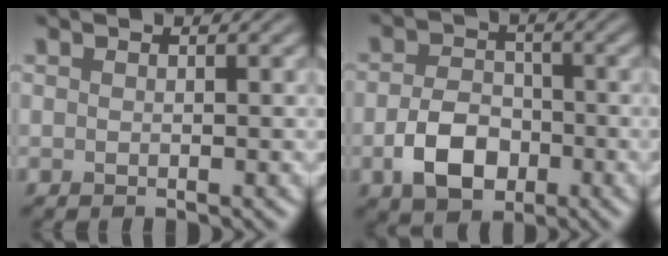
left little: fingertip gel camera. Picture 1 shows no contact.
{"total": 4.9, "force": [-1.8, 3.4, 3.0], "torque": [-0.055, -0.002, -0.038]}